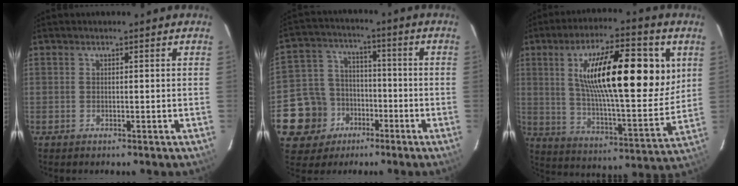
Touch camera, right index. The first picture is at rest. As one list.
[{"total": 13.3, "force": [-6.0, 11.4, 3.2], "torque": [-0.109, 0.035, -0.090]}, {"total": 24.2, "force": [7.5, 7.2, 21.8], "torque": [-0.354, 0.008, 0.119]}]